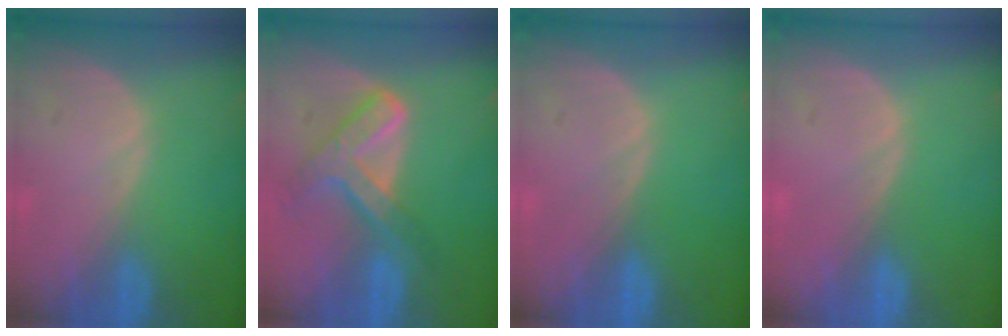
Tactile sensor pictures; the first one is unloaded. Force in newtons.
{"total": 7.9, "press": 6.4, "slide": 4.5}
{"total": 0.0}
{"total": 0.6, "press": 0.1, "slide": 0.6}